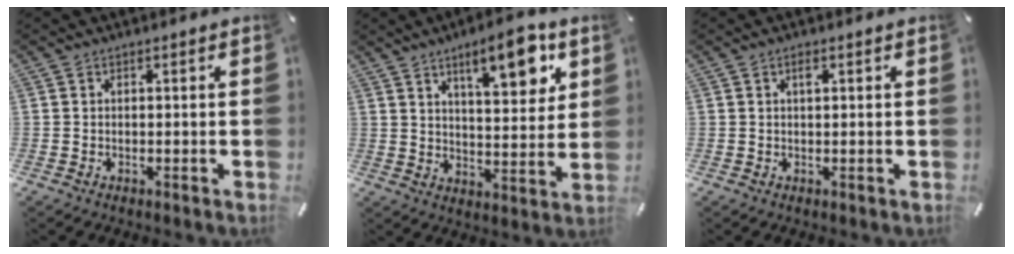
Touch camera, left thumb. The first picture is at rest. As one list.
[{"total": 12.1, "force": [7.1, 4.3, 8.8], "torque": [-0.112, -0.042, 0.112]}, {"total": 1.2, "force": [0.4, 0.4, 1.0], "torque": [-0.022, 0.003, 0.007]}]